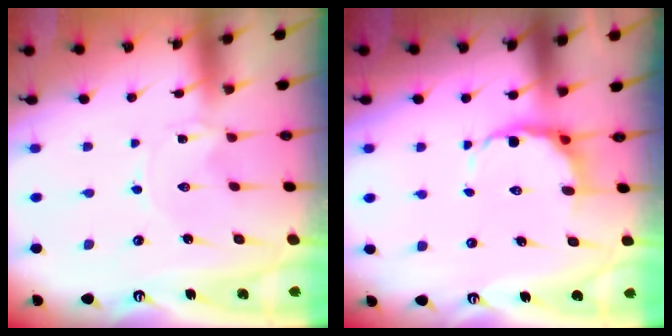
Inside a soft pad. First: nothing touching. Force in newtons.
{"total": 7.2, "press": 6.8, "slide": 2.3}